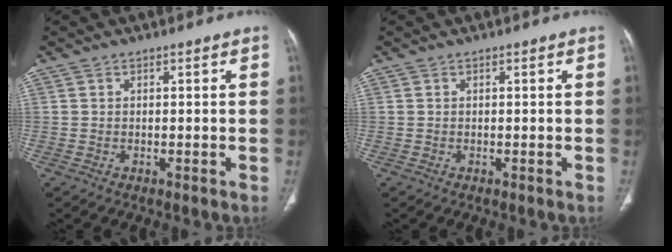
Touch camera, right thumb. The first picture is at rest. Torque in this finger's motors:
{"motor_torque": [0.10, 0.10, -0.05, -0.04, 0.00]}